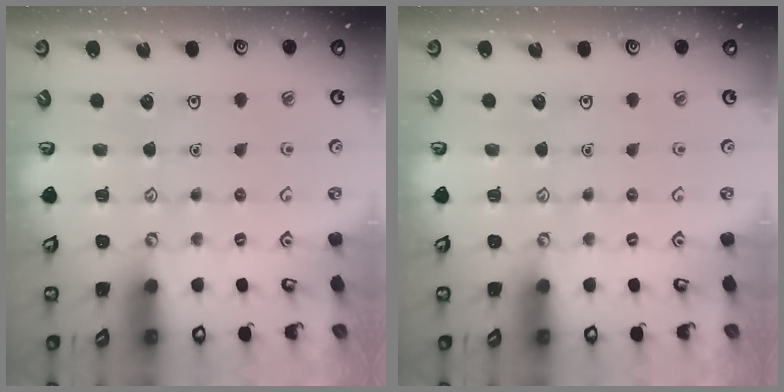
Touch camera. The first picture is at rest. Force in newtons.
{"total": 0.0}